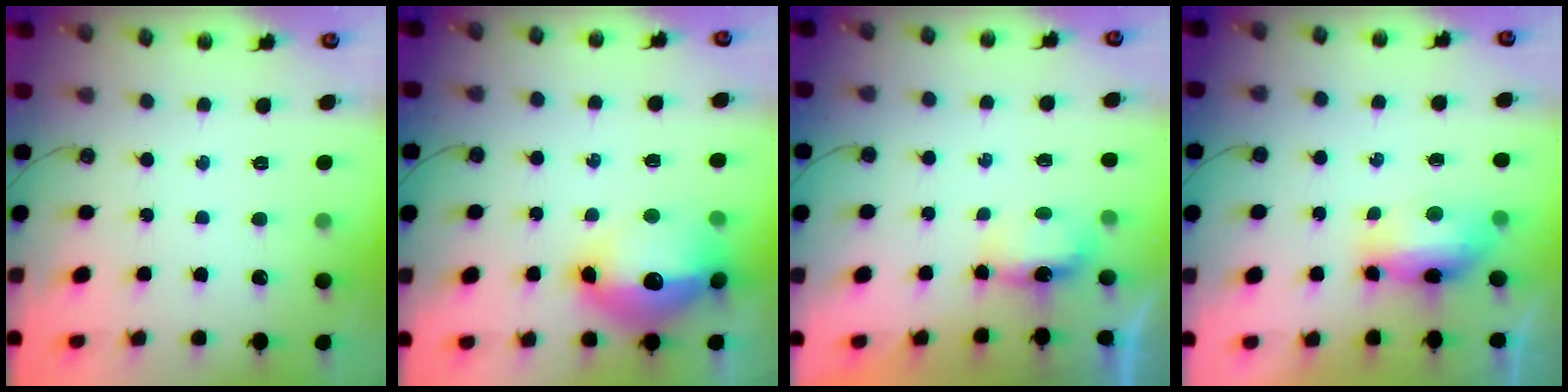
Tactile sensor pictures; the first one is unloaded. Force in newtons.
{"total": 16.2, "press": 16.1, "slide": 1.5}
{"total": 4.3, "press": 4.2, "slide": 0.7}
{"total": 10.1, "press": 9.1, "slide": 4.4}